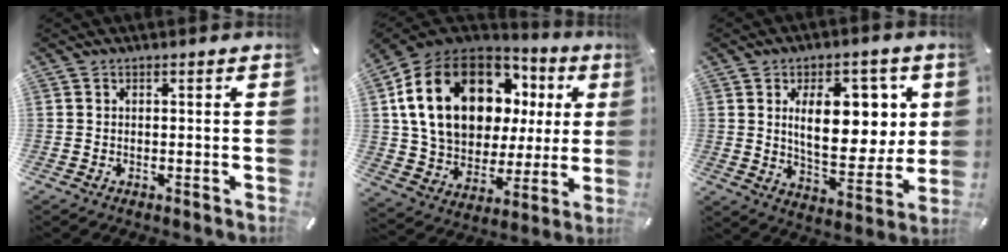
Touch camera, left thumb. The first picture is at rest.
{"total": 22.6, "force": [8.4, 15.4, 14.3], "torque": [-0.273, -0.028, 0.153]}
{"total": 16.5, "force": [4.8, 9.3, 12.8], "torque": [-0.189, -0.008, 0.082]}